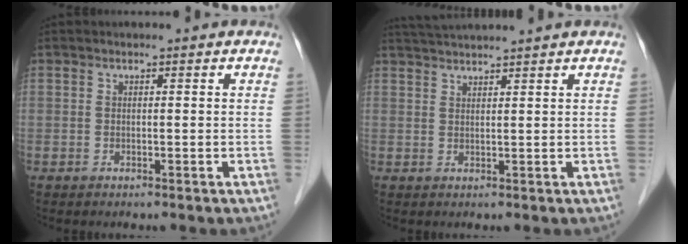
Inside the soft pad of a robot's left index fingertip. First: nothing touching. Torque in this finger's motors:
{"motor_torque": [-0.35, -0.87, 0.50, 0.14]}